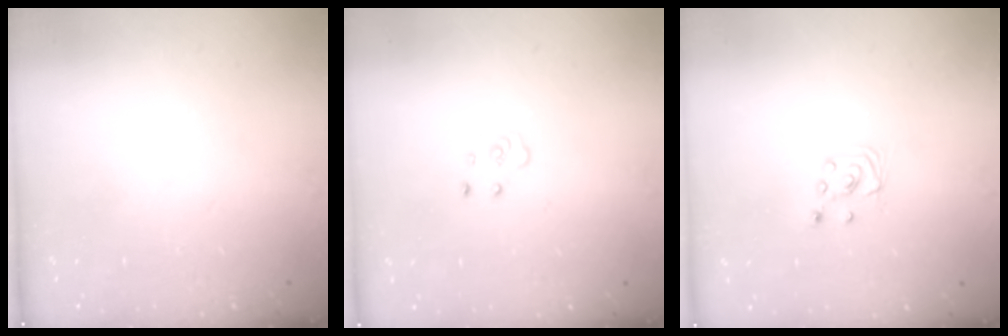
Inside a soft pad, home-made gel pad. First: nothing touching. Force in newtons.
{"total": 4.4, "press": 4.3, "slide": 0.3}
{"total": 3.1, "press": 3.1, "slide": 0.2}